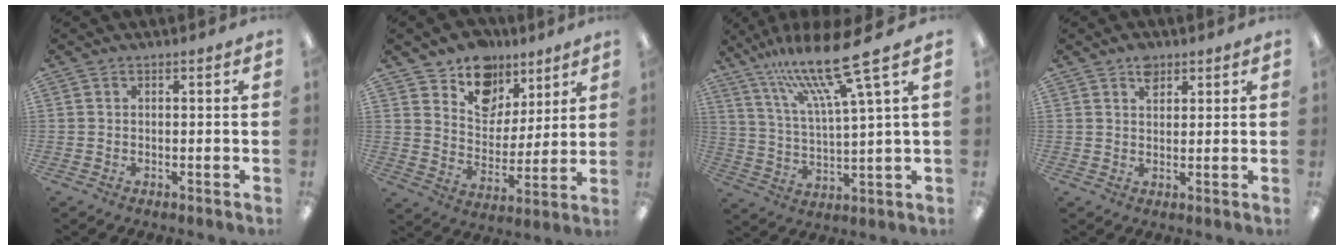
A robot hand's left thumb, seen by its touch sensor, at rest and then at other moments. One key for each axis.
{"total": 12.0, "fx": 8.9, "fy": 7.9, "fz": 2.0, "tx": -0.034, "ty": -0.067, "tz": 0.167}
{"total": 17.5, "fx": 12.4, "fy": 1.8, "fz": 12.2, "tx": -0.237, "ty": -0.066, "tz": 0.198}
{"total": 3.5, "fx": 2.2, "fy": 2.4, "fz": 1.2, "tx": -0.007, "ty": -0.007, "tz": 0.038}